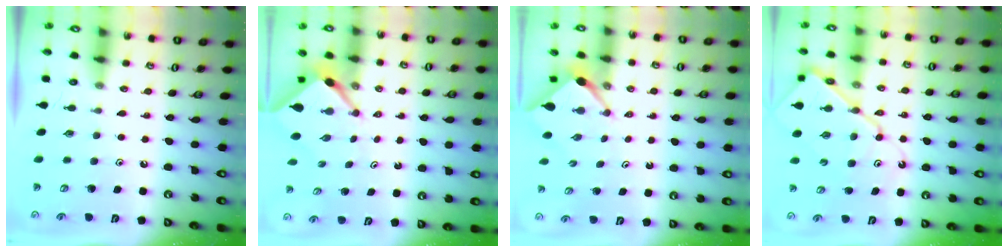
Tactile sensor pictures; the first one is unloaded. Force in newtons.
{"total": 3.3, "press": 3.3, "slide": 0.3}
{"total": 2.6, "press": 2.6, "slide": 0.3}
{"total": 14.5, "press": 14.4, "slide": 1.3}